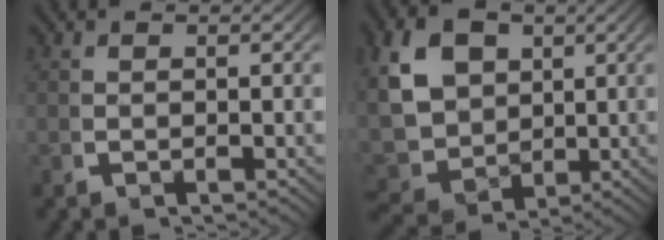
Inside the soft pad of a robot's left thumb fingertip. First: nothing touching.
{"total": 11.1, "force": [0.6, 9.0, 6.5], "torque": [-0.168, -0.052, 0.032]}